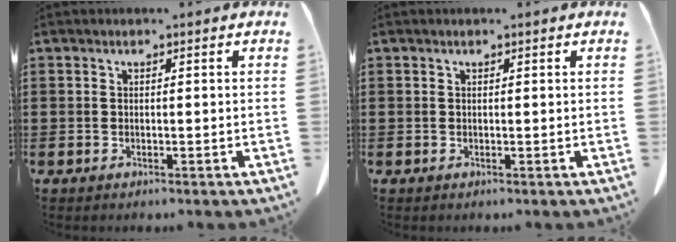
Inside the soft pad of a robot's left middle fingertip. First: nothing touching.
{"total": 0.0}